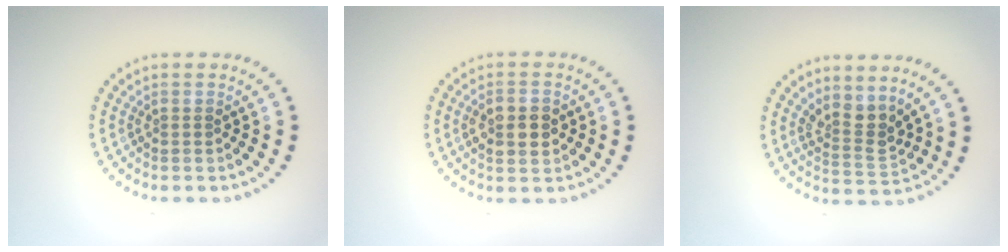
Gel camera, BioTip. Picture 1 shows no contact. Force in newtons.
{"total": 2.9, "press": 2.9, "slide": 0.1}
{"total": 2.8, "press": 1.9, "slide": 2.0}